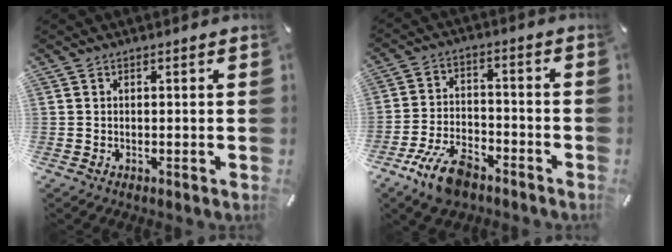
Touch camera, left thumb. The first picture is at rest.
{"total": 11.1, "force": [-7.1, 5.5, 6.4], "torque": [-0.132, 0.036, -0.132]}